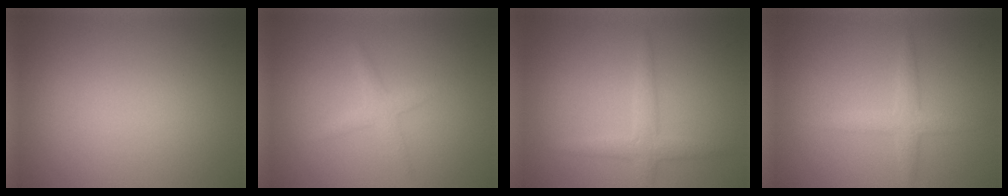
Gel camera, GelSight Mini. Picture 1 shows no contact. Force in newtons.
{"total": 1.7, "press": 1.6, "slide": 0.1}
{"total": 2.4, "press": 2.4, "slide": 0.0}
{"total": 2.5, "press": 2.5, "slide": 0.1}